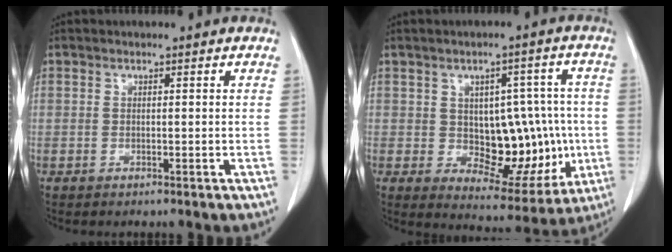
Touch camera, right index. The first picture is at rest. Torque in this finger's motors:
{"motor_torque": [0.64, 0.02, 0.12, 0.03]}